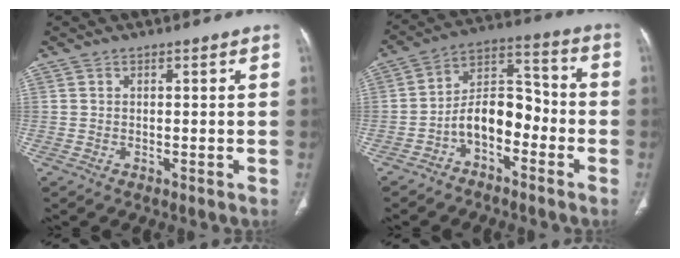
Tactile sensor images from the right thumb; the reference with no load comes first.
{"total": 10.3, "force": [-4.1, 6.3, 7.0], "torque": [-0.095, 0.064, -0.080]}